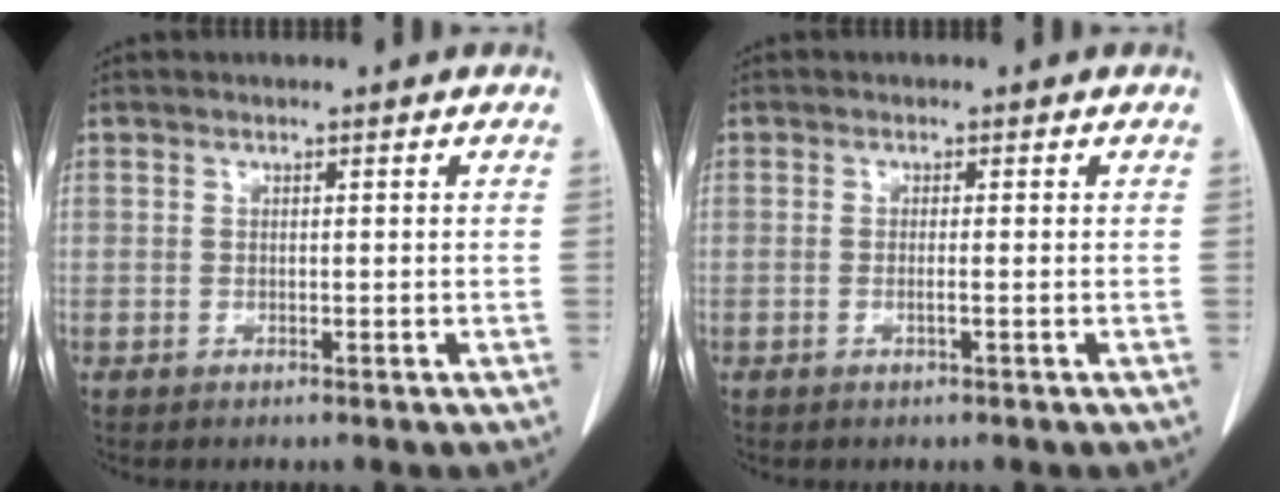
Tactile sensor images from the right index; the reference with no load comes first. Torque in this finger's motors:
{"motor_torque": [-0.12, 0.05, 0.00, -0.01]}